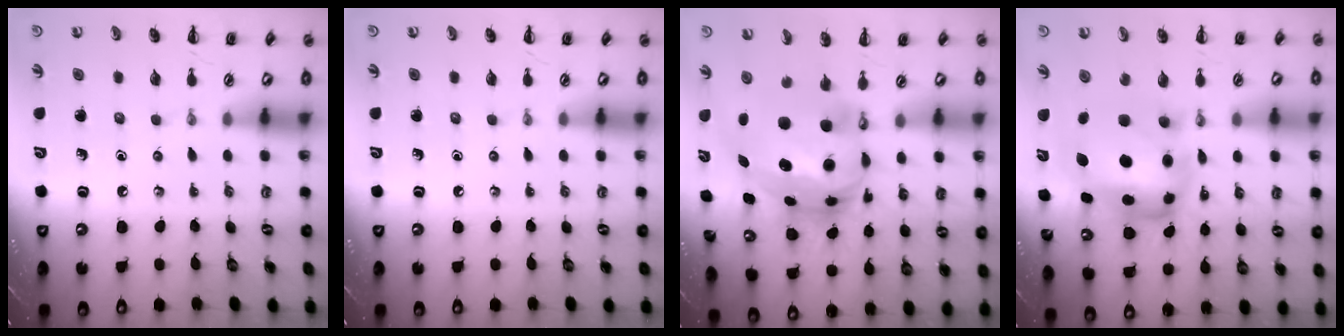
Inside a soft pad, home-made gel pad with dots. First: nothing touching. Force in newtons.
{"total": 0.0}
{"total": 12.1, "press": 11.8, "slide": 3.0}
{"total": 8.4, "press": 8.1, "slide": 2.2}